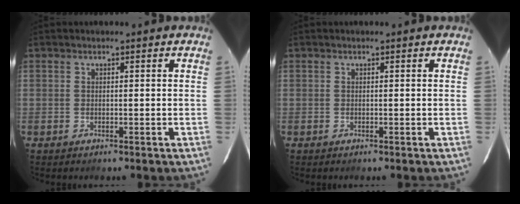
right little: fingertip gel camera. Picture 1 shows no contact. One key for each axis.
{"total": 0.0}